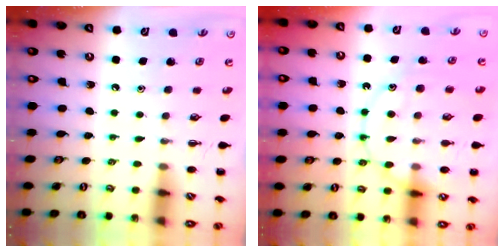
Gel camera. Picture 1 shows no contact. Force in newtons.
{"total": 14.8, "press": 14.8, "slide": 1.4}